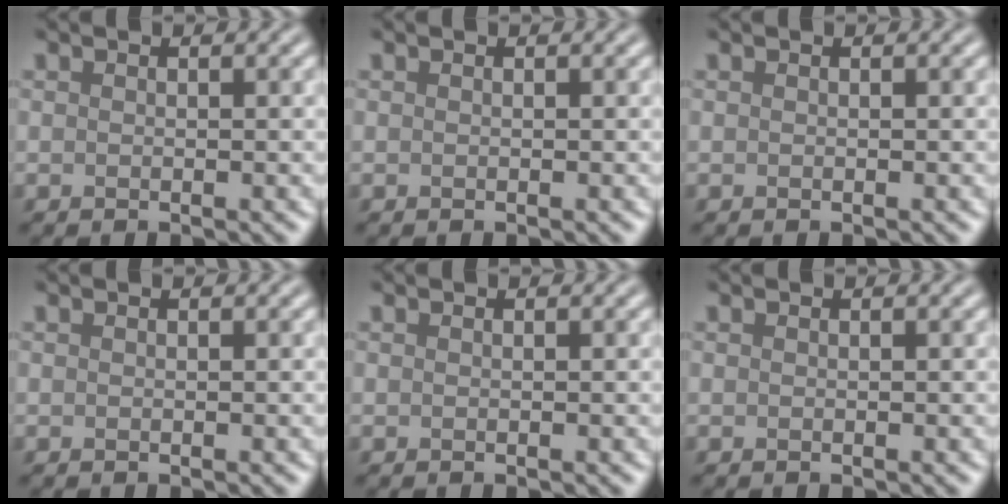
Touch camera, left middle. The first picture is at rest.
{"total": 0.0}
{"total": 0.0}
{"total": 0.0}
{"total": 0.0}
{"total": 0.0}